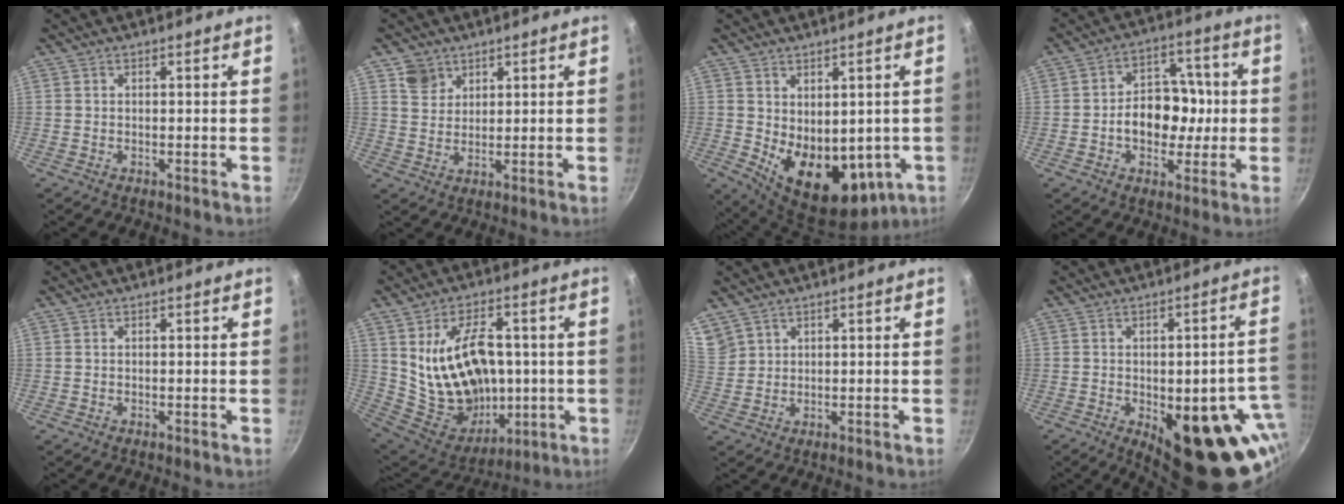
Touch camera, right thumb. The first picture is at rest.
{"total": 4.8, "force": [2.9, 3.7, 1.2], "torque": [0.002, -0.005, 0.055]}
{"total": 14.9, "force": [-0.6, 9.9, 11.1], "torque": [-0.144, -0.032, 0.025]}
{"total": 12.2, "force": [-1.1, 9.1, 8.0], "torque": [-0.074, 0.020, -0.027]}
{"total": 0.0}
{"total": 21.0, "force": [1.9, 14.1, 15.4], "torque": [-0.229, -0.012, 0.062]}
{"total": 6.8, "force": [4.6, 4.7, 1.8], "torque": [-0.025, 0.007, 0.105]}
{"total": 21.0, "force": [-6.9, 8.8, 17.8], "torque": [-0.162, 0.005, -0.077]}